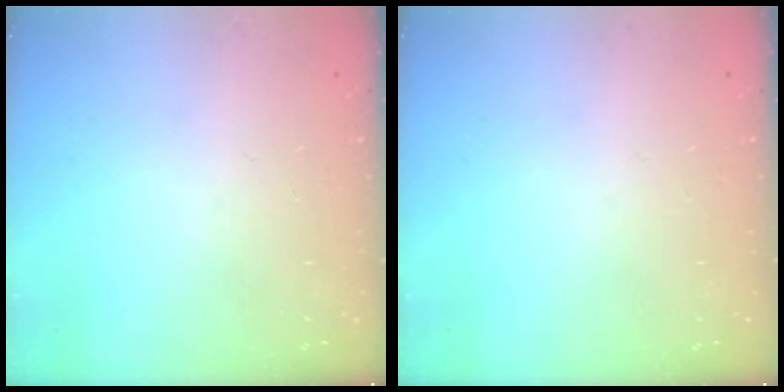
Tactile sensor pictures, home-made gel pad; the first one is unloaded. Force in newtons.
{"total": 0.0}